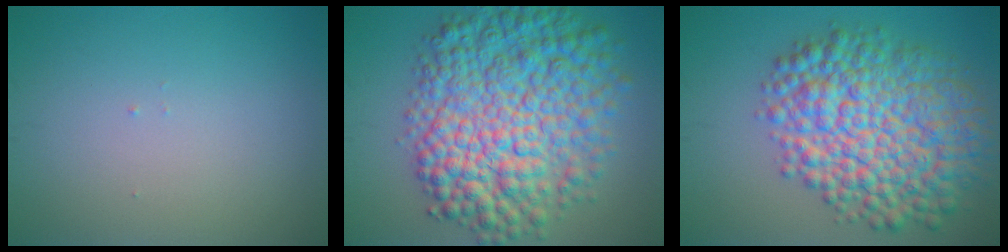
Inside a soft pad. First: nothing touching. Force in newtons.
{"total": 12.0, "press": 12.0, "slide": 0.1}
{"total": 11.6, "press": 11.6, "slide": 0.3}